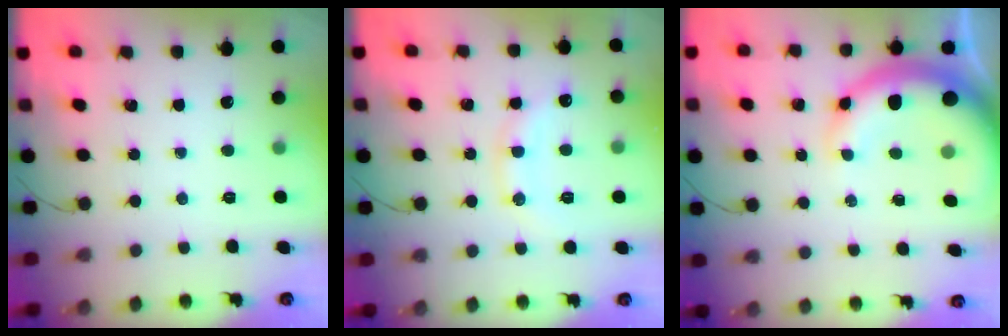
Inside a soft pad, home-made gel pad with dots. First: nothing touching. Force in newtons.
{"total": 11.5, "press": 11.5, "slide": 0.7}
{"total": 12.2, "press": 11.9, "slide": 2.5}